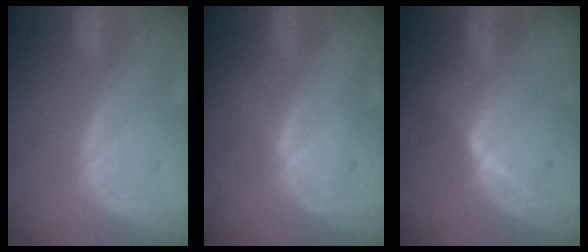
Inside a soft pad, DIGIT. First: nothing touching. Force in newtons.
{"total": 0.7, "press": 0.4, "slide": 0.5}
{"total": 6.3, "press": 5.9, "slide": 2.0}